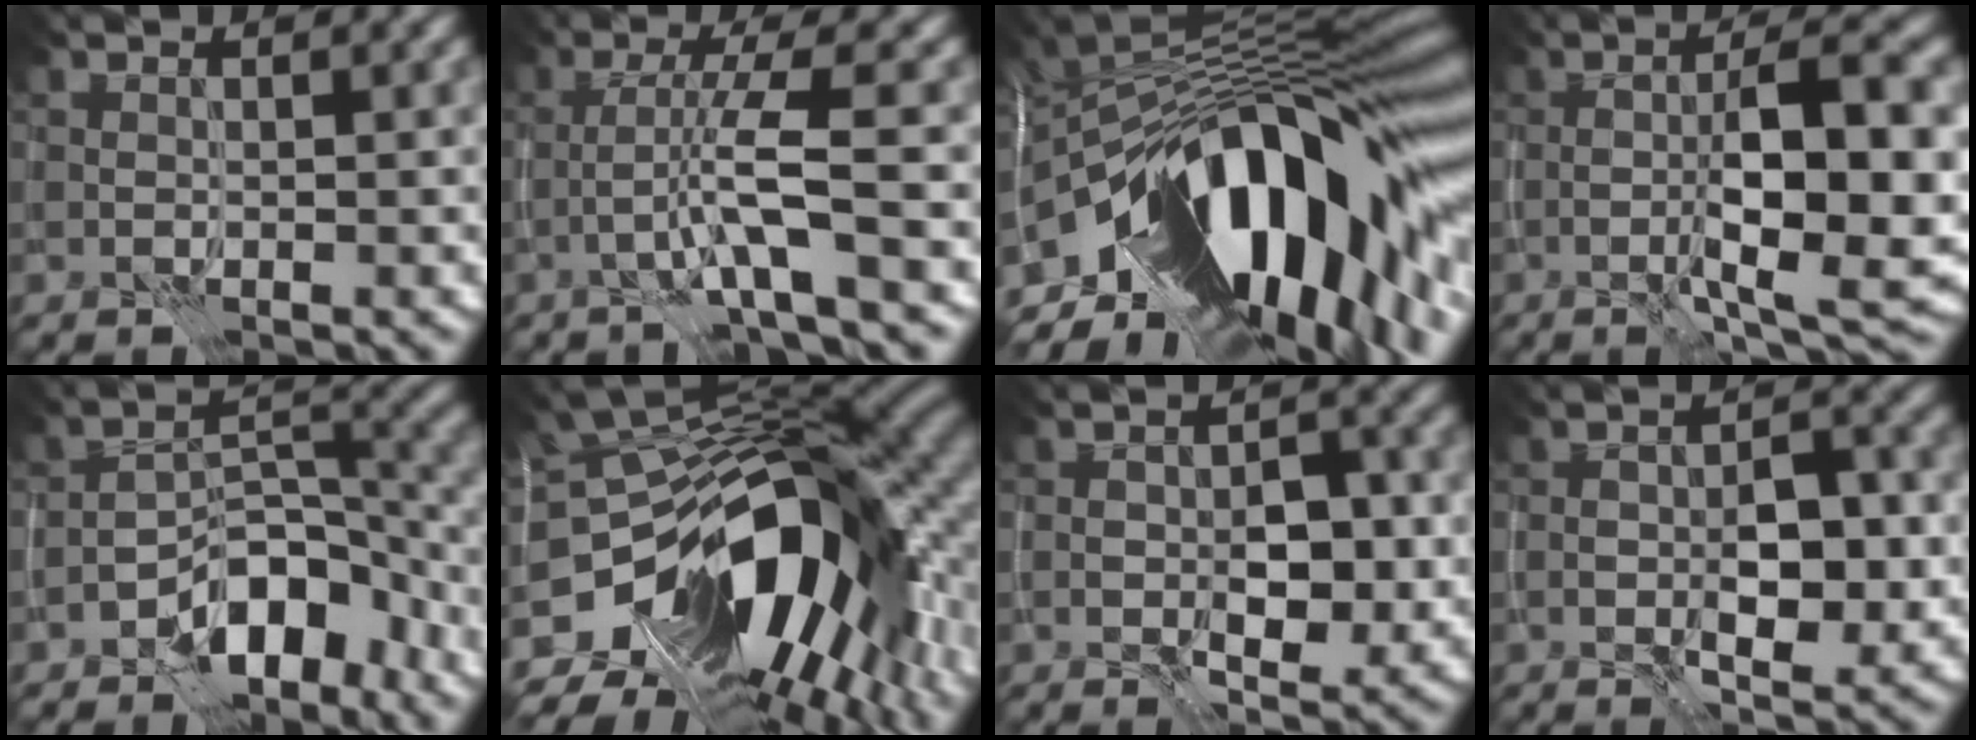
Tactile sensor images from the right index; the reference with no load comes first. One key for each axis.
{"total": 4.5, "fx": -1.7, "fy": 0.0, "fz": 4.2, "tx": -0.084, "ty": 0.013, "tz": -0.035}
{"total": 19.7, "fx": -6.4, "fy": 9.7, "fz": 15.9, "tx": -0.252, "ty": -0.011, "tz": -0.111}
{"total": 10.0, "fx": -1.3, "fy": 2.6, "fz": 9.6, "tx": -0.156, "ty": -0.003, "tz": -0.019}
{"total": 6.8, "fx": -4.4, "fy": 3.2, "fz": 4.0, "tx": -0.046, "ty": 0.012, "tz": -0.083}
{"total": 17.4, "fx": -6.4, "fy": 8.6, "fz": 13.7, "tx": -0.228, "ty": -0.020, "tz": -0.108}
{"total": 5.1, "fx": -1.0, "fy": 2.7, "fz": 4.2, "tx": -0.060, "ty": 0.000, "tz": -0.014}
{"total": 5.6, "fx": -1.1, "fy": 2.7, "fz": 4.8, "tx": -0.077, "ty": 0.001, "tz": -0.016}